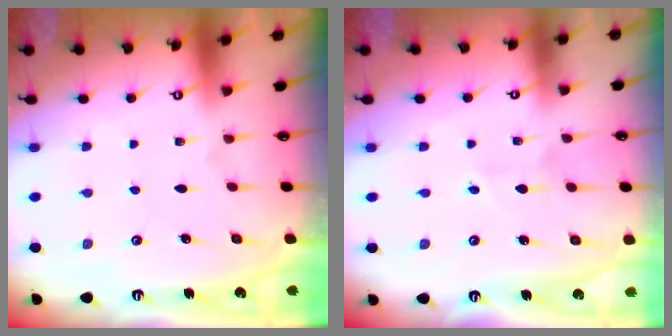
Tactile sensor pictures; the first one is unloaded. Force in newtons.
{"total": 2.6, "press": 2.6, "slide": 0.3}